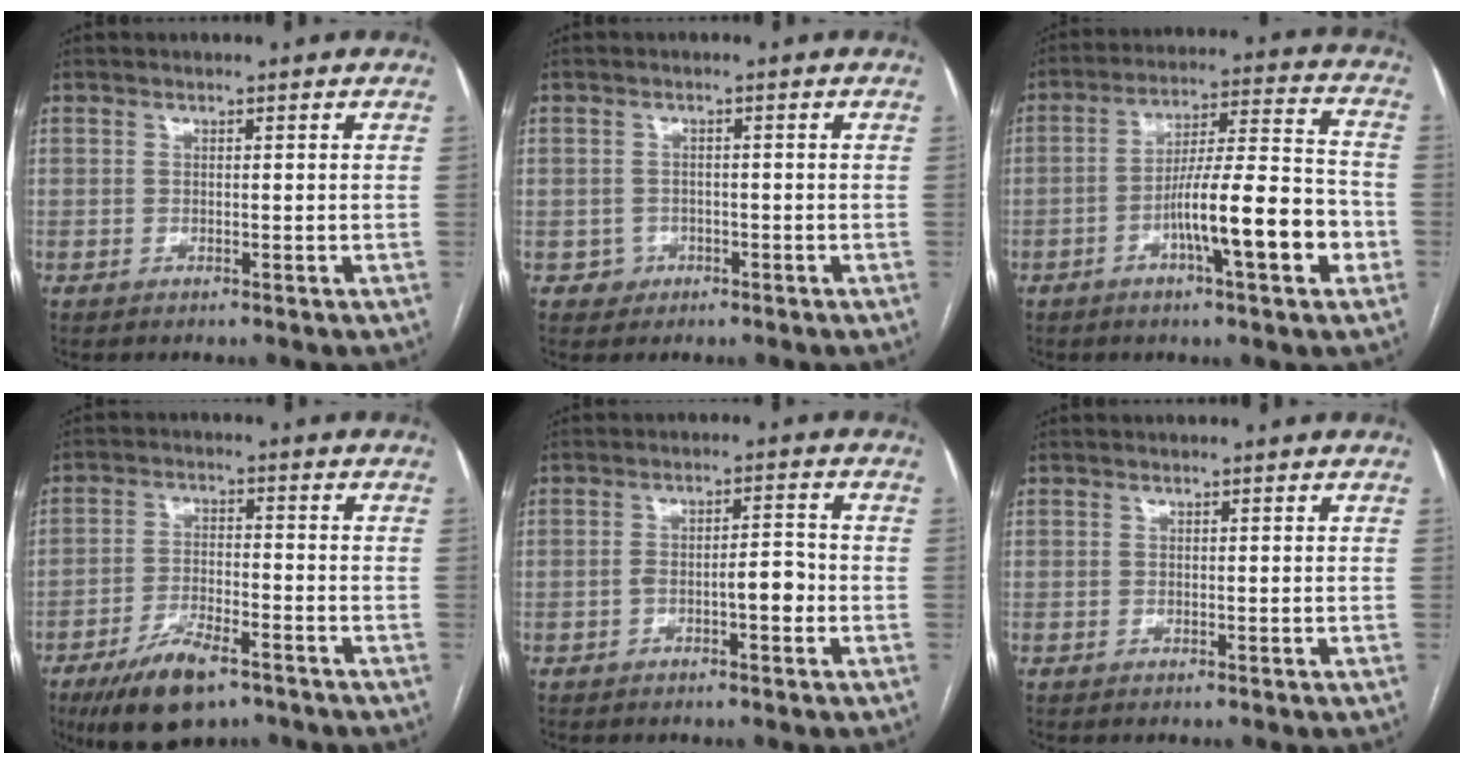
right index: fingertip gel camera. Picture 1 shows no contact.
{"total": 2.5, "force": [-1.0, 2.3, -0.1], "torque": [0.013, 0.013, -0.013]}
{"total": 13.7, "force": [-4.9, 1.1, 12.8], "torque": [-0.209, 0.010, -0.078]}
{"total": 9.9, "force": [-6.7, 3.1, 6.6], "torque": [-0.123, -0.012, -0.114]}
{"total": 4.1, "force": [-1.5, 1.1, 3.7], "torque": [-0.059, 0.016, -0.021]}
{"total": 0.0}